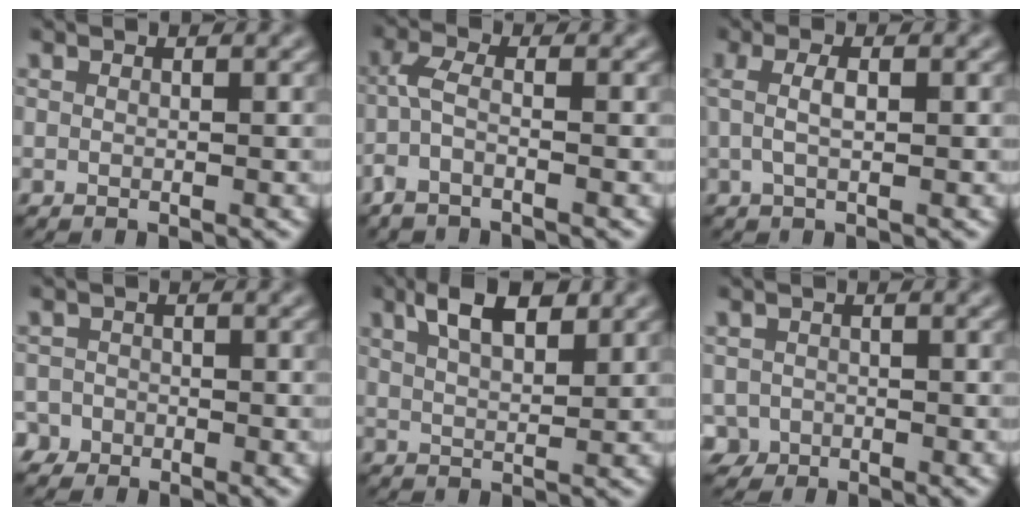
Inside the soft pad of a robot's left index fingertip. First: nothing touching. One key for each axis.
{"total": 2.4, "fx": -1.3, "fy": 0.6, "fz": 1.9, "tx": -0.048, "ty": -0.001, "tz": -0.036}
{"total": 2.0, "fx": 0.2, "fy": 0.5, "fz": 1.9, "tx": -0.040, "ty": 0.004, "tz": 0.002}
{"total": 2.7, "fx": -1.8, "fy": 2.0, "fz": 0.2, "tx": 0.013, "ty": 0.001, "tz": -0.039}
{"total": 4.5, "fx": 2.7, "fy": 1.7, "fz": 3.2, "tx": -0.054, "ty": 0.007, "tz": 0.045}
{"total": 2.3, "fx": -1.5, "fy": 1.7, "fz": 0.1, "tx": 0.009, "ty": 0.003, "tz": -0.027}